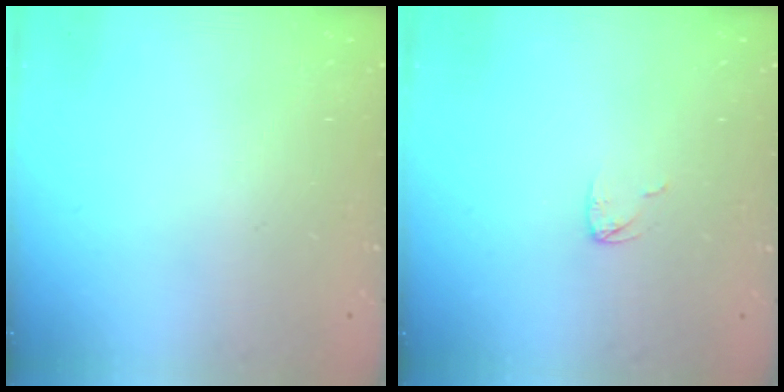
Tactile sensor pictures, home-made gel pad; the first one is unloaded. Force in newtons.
{"total": 2.9, "press": 2.9, "slide": 0.2}